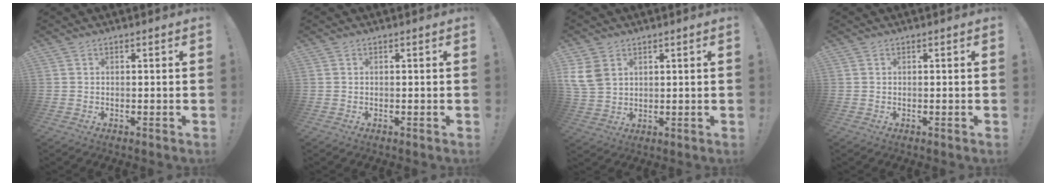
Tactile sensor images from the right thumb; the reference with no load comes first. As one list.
[{"total": 0.0}, {"total": 8.0, "force": [3.3, 5.7, 4.5], "torque": [-0.097, -0.009, 0.066]}, {"total": 0.0}]